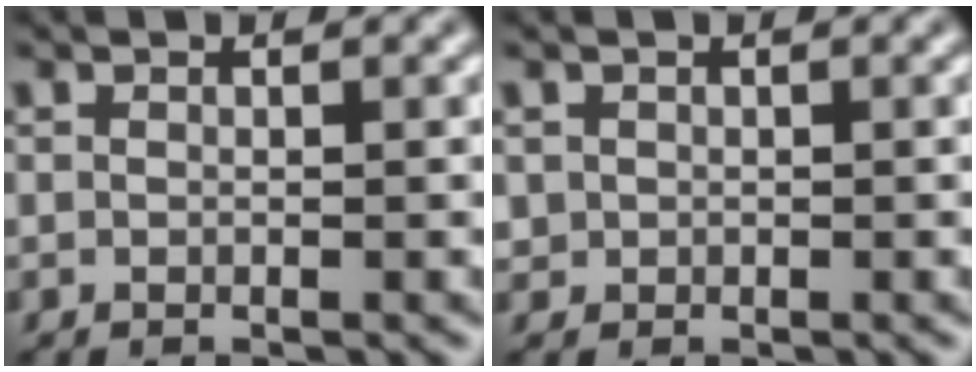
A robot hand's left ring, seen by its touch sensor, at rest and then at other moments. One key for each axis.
{"total": 0.5, "fx": 0.2, "fy": 0.5, "fz": 0.0, "tx": 0.004, "ty": -0.003, "tz": 0.004}